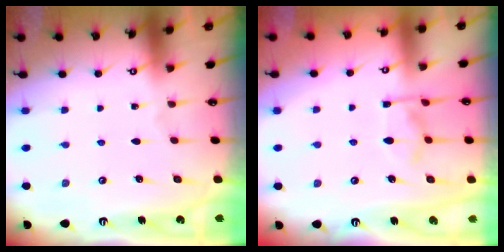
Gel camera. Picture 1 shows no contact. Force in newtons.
{"total": 6.9, "press": 6.8, "slide": 1.3}